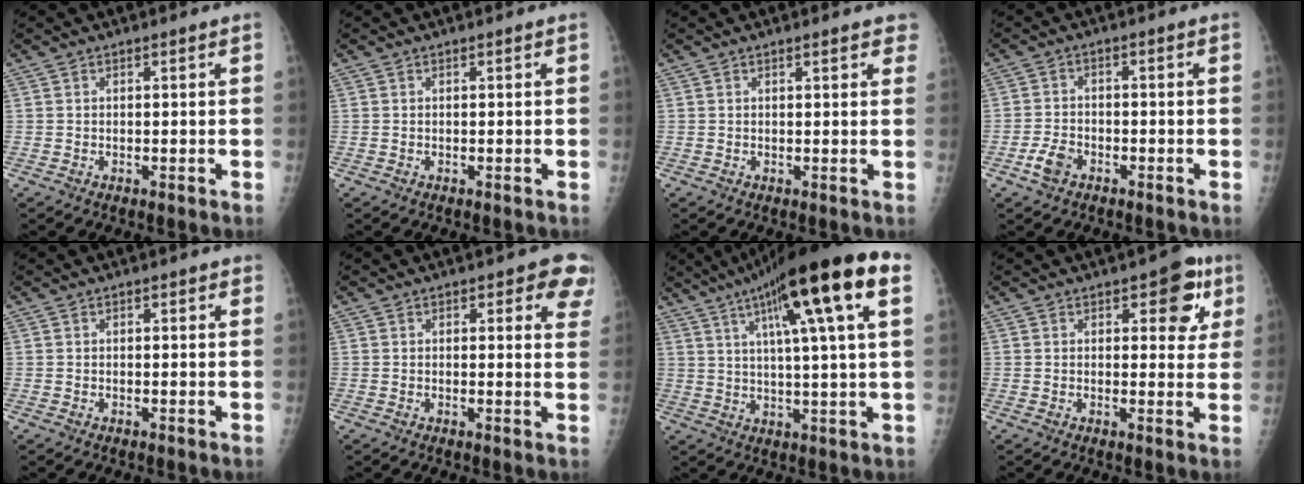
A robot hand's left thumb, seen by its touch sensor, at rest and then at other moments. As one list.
[{"total": 0.0}, {"total": 3.2, "force": [2.3, 1.1, 2.0], "torque": [-0.004, 0.000, 0.023]}, {"total": 4.1, "force": [-2.3, 2.5, 2.2], "torque": [-0.044, 0.014, -0.043]}, {"total": 0.8, "force": [0.3, 0.5, 0.6], "torque": [-0.002, 0.001, 0.001]}, {"total": 6.7, "force": [3.5, 3.3, 4.7], "torque": [-0.011, -0.010, 0.027]}, {"total": 20.2, "force": [9.0, 2.4, 18.0], "torque": [-0.283, 0.008, 0.133]}, {"total": 7.3, "force": [3.1, 3.9, 5.4], "torque": [-0.021, -0.006, 0.027]}]